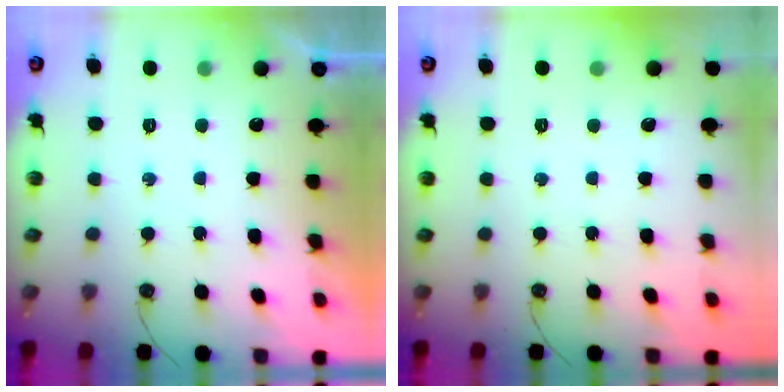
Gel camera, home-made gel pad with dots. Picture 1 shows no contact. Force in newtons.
{"total": 0.0}